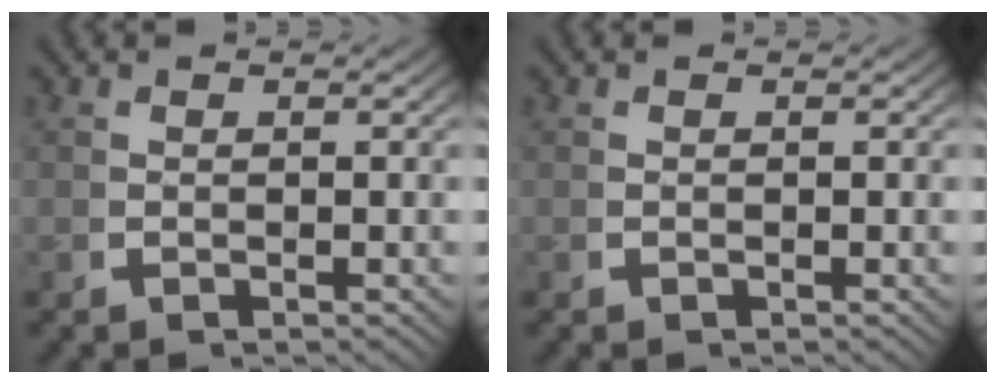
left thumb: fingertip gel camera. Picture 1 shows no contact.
{"total": 0.0}